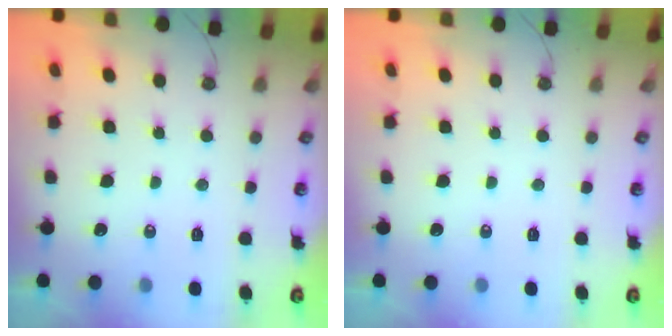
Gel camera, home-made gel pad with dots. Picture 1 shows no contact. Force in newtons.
{"total": 0.0}